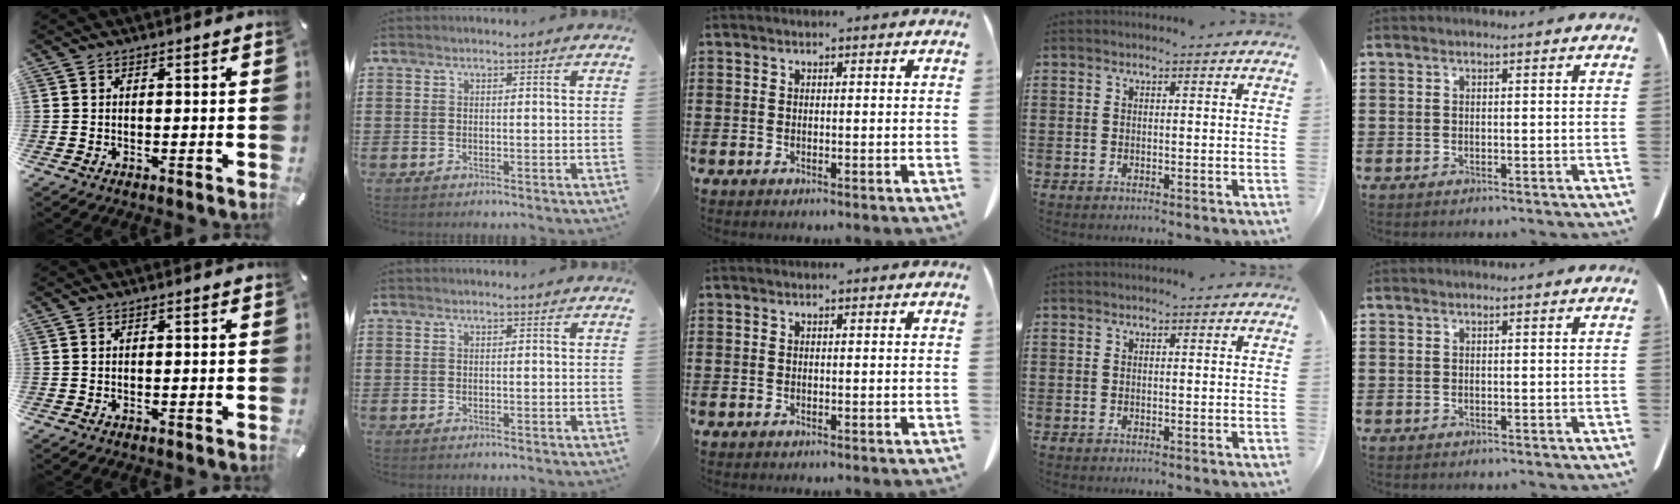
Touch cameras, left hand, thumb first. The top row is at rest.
{}